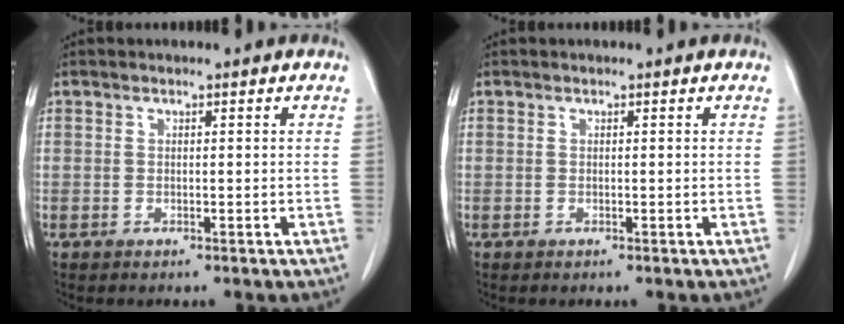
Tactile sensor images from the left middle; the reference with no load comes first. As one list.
[{"total": 0.0}]